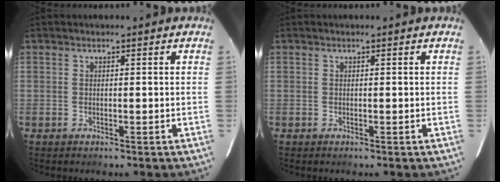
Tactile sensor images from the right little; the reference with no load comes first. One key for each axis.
{"total": 0.0}